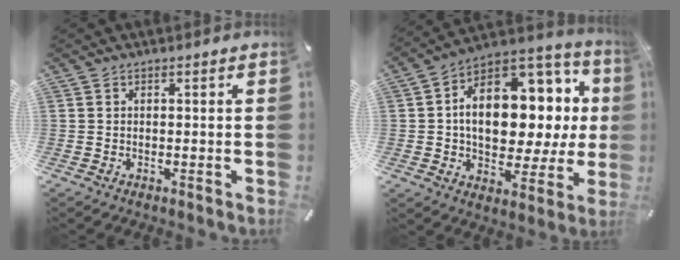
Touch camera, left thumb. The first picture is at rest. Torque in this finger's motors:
{"motor_torque": [1.95, 1.95, 1.48, 0.80, 0.26]}